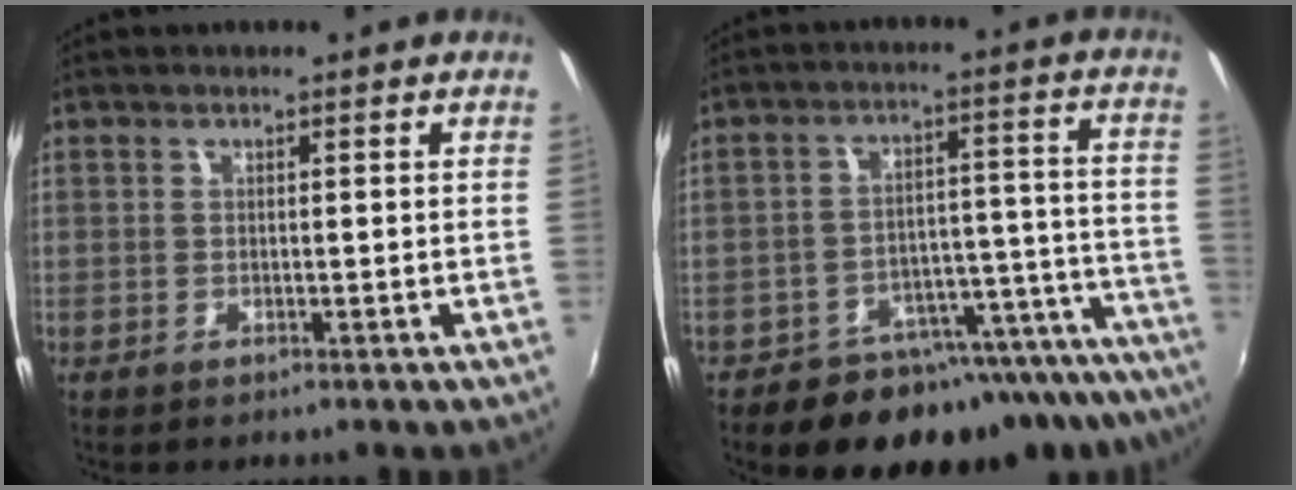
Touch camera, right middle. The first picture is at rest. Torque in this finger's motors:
{"motor_torque": [1.06, -1.08, 0.22, 0.10]}